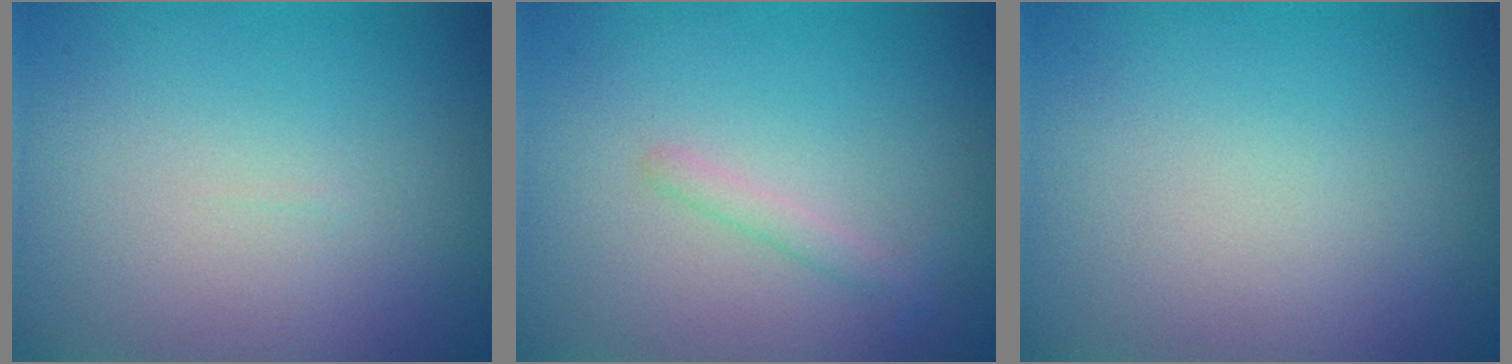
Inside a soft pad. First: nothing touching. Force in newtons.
{"total": 1.1, "press": 1.1, "slide": 0.0}
{"total": 0.0}